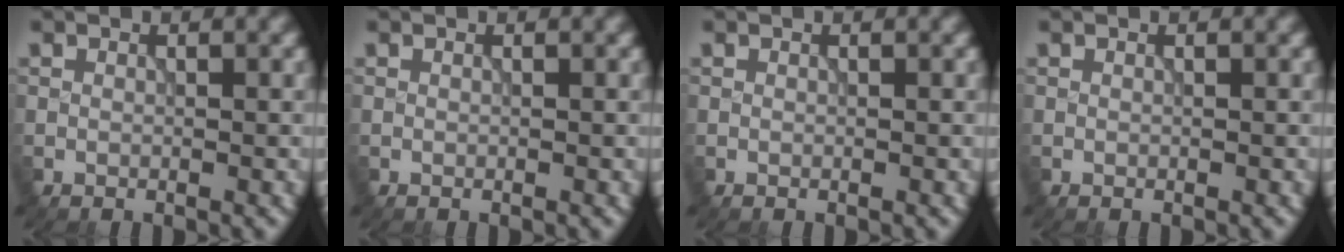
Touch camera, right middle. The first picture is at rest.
{"total": 0.0}
{"total": 0.0}
{"total": 0.0}